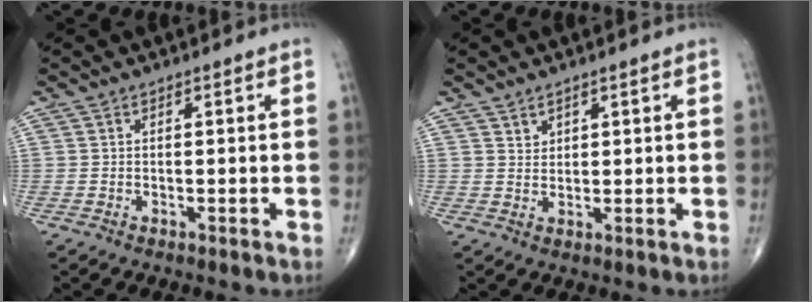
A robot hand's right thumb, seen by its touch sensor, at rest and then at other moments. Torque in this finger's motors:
{"motor_torque": [0.07, -0.05, -0.03, -0.10, 0.01]}